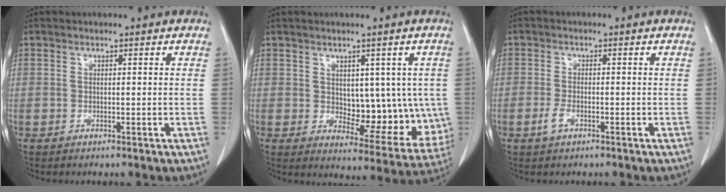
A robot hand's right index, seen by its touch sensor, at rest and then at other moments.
{"total": 11.2, "force": [0.8, 6.0, 9.4], "torque": [-0.106, 0.001, 0.030]}
{"total": 2.0, "force": [-1.0, 0.9, 1.5], "torque": [-0.036, 0.001, -0.018]}